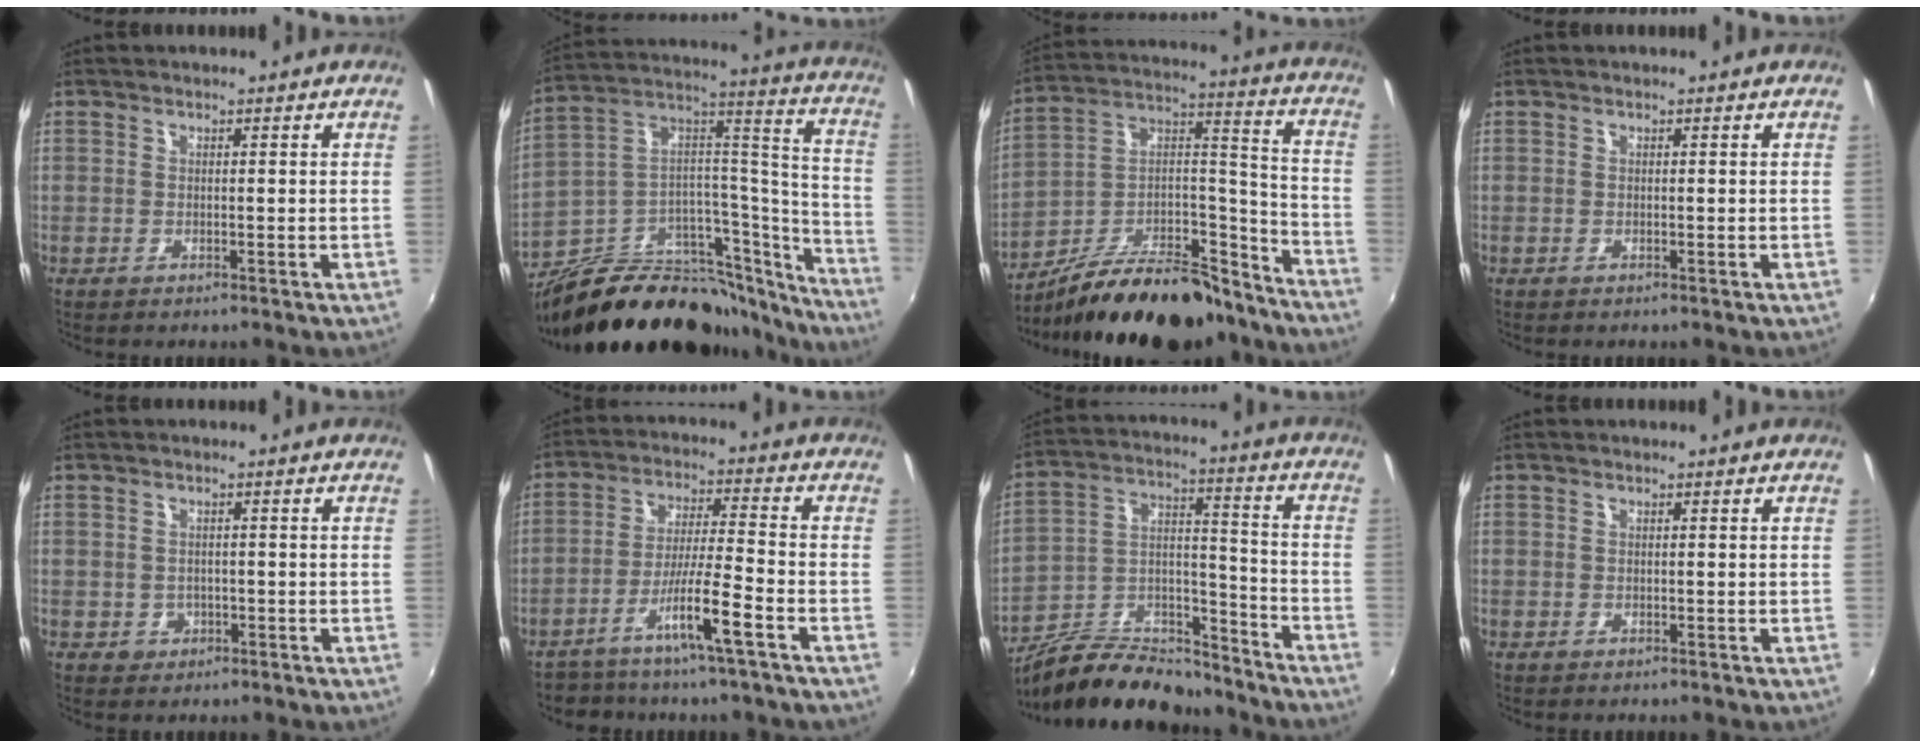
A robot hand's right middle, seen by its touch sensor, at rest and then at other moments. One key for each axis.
{"total": 32.1, "fx": -25.0, "fy": 12.9, "fz": 15.6, "tx": -0.218, "ty": 0.057, "tz": -0.364}
{"total": 23.6, "fx": -18.6, "fy": 8.2, "fz": 12.0, "tx": -0.190, "ty": 0.036, "tz": -0.281}
{"total": 0.0}
{"total": 2.4, "fx": -0.6, "fy": 2.3, "fz": 0.6, "tx": -0.013, "ty": -0.001, "tz": -0.006}
{"total": 7.0, "fx": -4.5, "fy": 0.2, "fz": 5.3, "tx": -0.108, "ty": 0.003, "tz": -0.078}
{"total": 16.3, "fx": -13.2, "fy": 7.0, "fz": 6.7, "tx": -0.129, "ty": 0.036, "tz": -0.212}
{"total": 0.0}